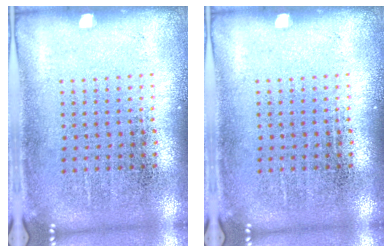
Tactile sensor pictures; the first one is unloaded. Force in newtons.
{"total": 0.0}